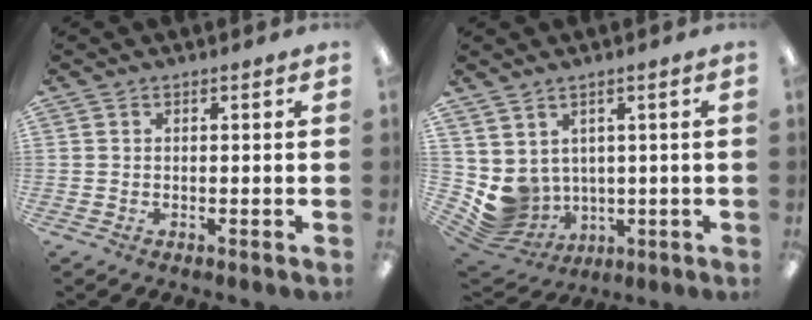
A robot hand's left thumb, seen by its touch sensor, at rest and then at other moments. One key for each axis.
{"total": 6.5, "fx": 2.0, "fy": 5.9, "fz": 1.7, "tx": -0.081, "ty": -0.030, "tz": 0.047}